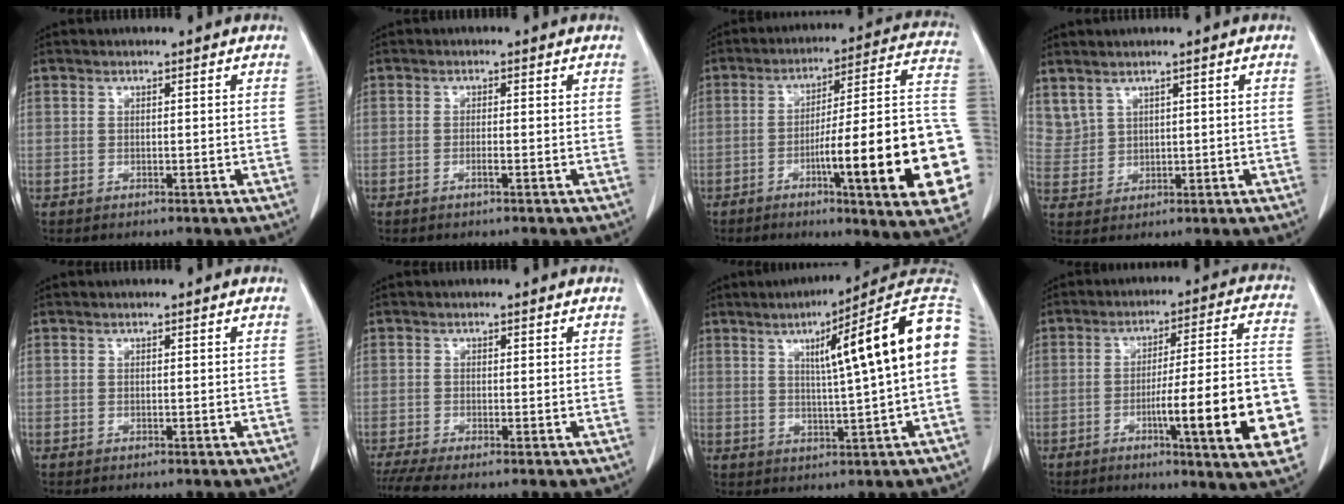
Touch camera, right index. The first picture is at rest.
{"total": 1.1, "force": [-0.5, 0.0, 1.0], "torque": [-0.021, 0.000, -0.010]}
{"total": 24.4, "force": [-6.4, 1.4, 23.5], "torque": [-0.225, 0.007, -0.090]}
{"total": 4.4, "force": [3.1, 2.9, 1.2], "torque": [-0.034, 0.009, 0.081]}
{"total": 0.0}
{"total": 3.4, "force": [-2.5, 0.2, 2.4], "torque": [-0.050, -0.007, -0.050]}
{"total": 16.0, "force": [3.4, -0.1, 15.6], "torque": [-0.207, 0.031, 0.038]}
{"total": 19.4, "force": [-5.9, 1.1, 18.4], "torque": [-0.193, 0.009, -0.076]}